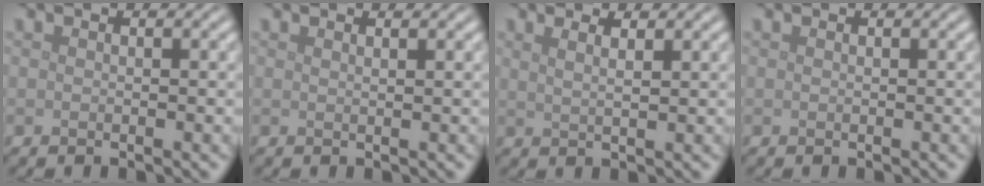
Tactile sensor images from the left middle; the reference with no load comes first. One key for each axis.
{"total": 1.1, "fx": 0.8, "fy": 0.4, "fz": 0.7, "tx": 0.001, "ty": 0.002, "tz": 0.000}
{"total": 3.2, "fx": 2.0, "fy": 1.4, "fz": 2.1, "tx": -0.013, "ty": 0.018, "tz": -0.001}
{"total": 0.0}